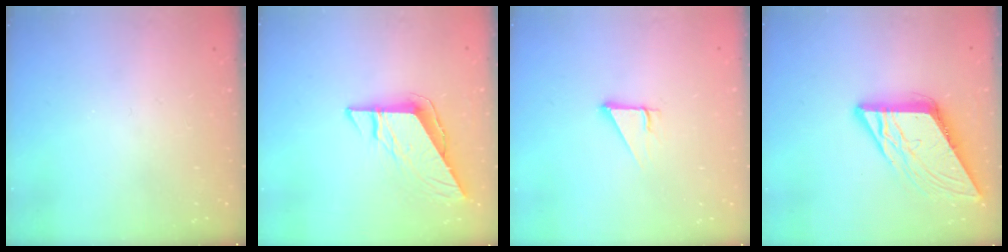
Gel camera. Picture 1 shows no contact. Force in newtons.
{"total": 8.6, "press": 8.5, "slide": 0.9}
{"total": 3.2, "press": 3.2, "slide": 0.2}
{"total": 11.3, "press": 11.2, "slide": 1.2}